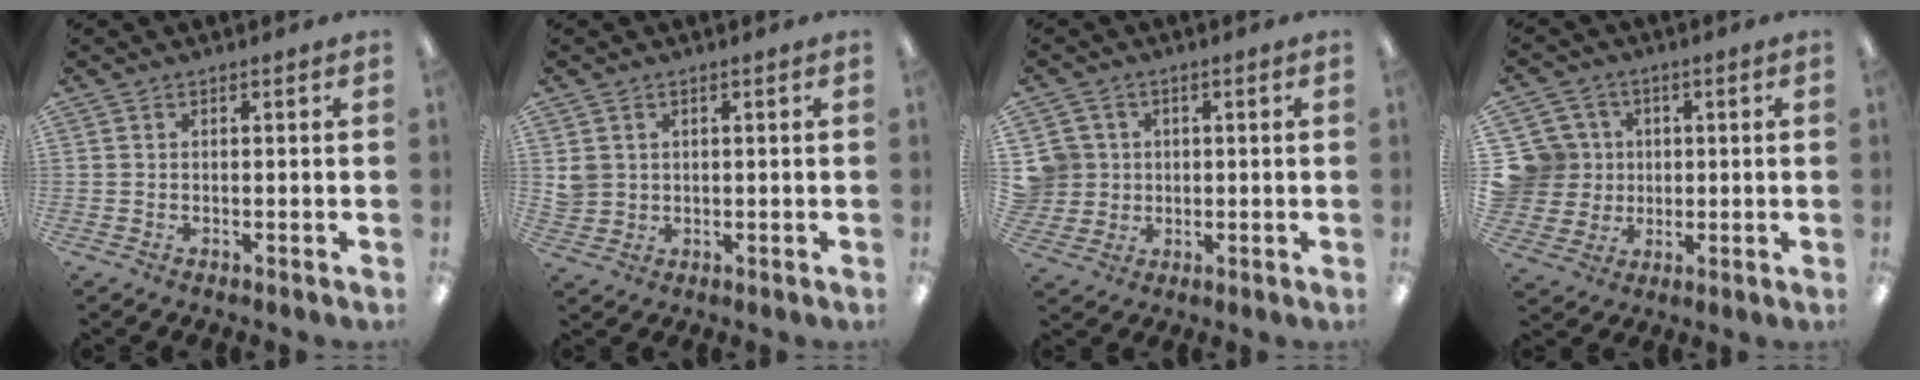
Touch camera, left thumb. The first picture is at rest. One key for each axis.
{"total": 3.0, "fx": 1.1, "fy": 2.8, "fz": 0.5, "tx": -0.008, "ty": 0.001, "tz": 0.020}
{"total": 6.0, "fx": 1.0, "fy": 5.9, "fz": 0.7, "tx": -0.024, "ty": 0.011, "tz": 0.024}
{"total": 10.4, "fx": 1.8, "fy": 10.1, "fz": 1.7, "tx": -0.070, "ty": 0.003, "tz": 0.045}